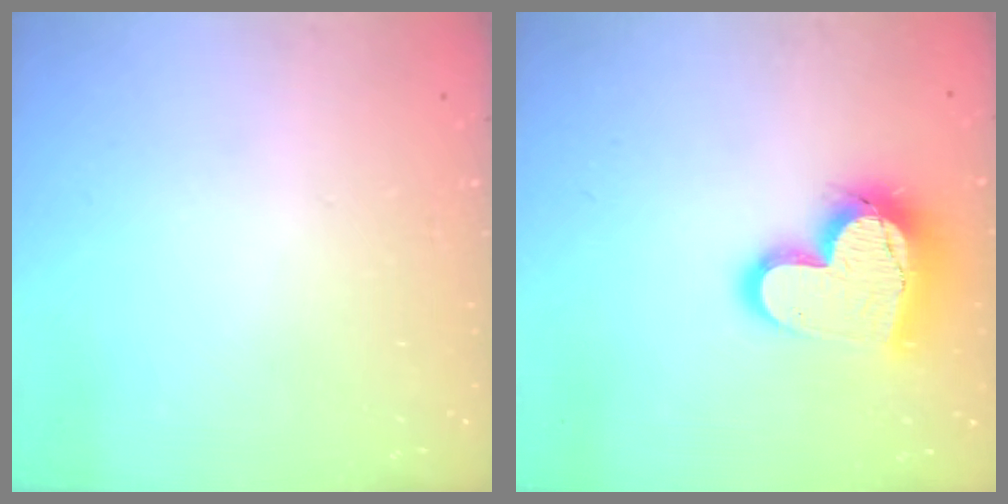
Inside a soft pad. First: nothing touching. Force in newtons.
{"total": 17.1, "press": 17.0, "slide": 1.5}